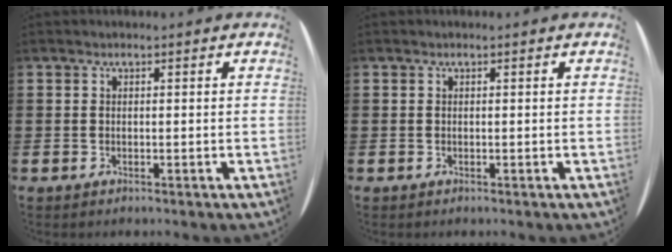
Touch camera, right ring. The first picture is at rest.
{"total": 0.0}